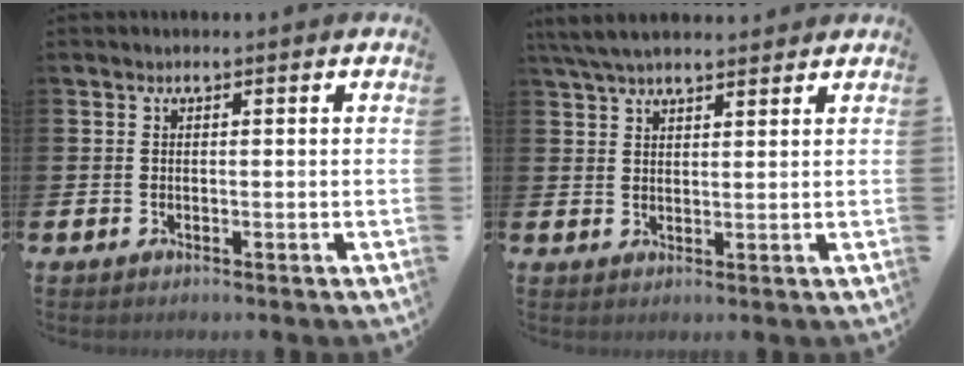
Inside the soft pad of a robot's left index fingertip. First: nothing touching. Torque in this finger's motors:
{"motor_torque": [1.06, -1.08, 0.43, 0.21]}